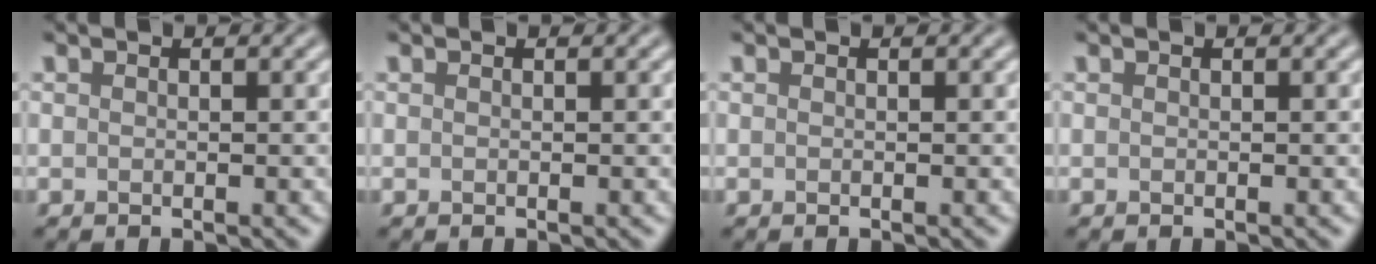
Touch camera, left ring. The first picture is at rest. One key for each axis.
{"total": 0.0}
{"total": 0.0}
{"total": 0.0}